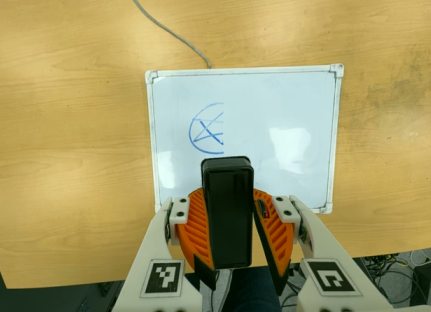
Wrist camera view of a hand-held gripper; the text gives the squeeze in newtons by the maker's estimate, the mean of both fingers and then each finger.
{"total": 7.4, "left": 8.1, "right": 6.7}